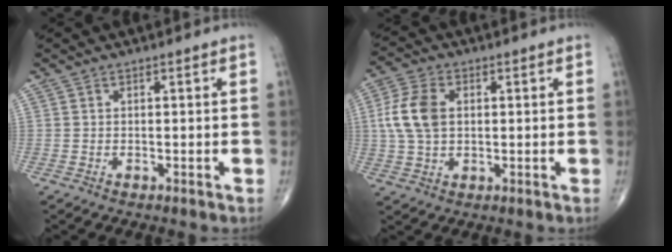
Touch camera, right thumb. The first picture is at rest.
{"total": 8.7, "force": [1.2, 5.7, 6.6], "torque": [-0.140, 0.008, 0.024]}